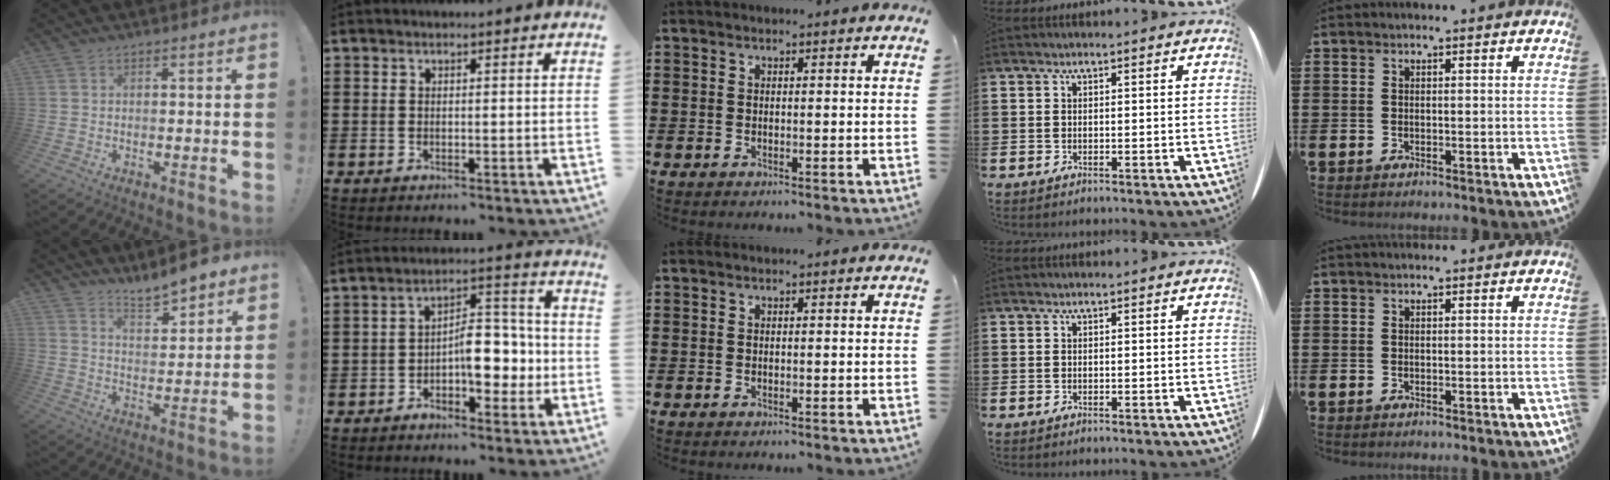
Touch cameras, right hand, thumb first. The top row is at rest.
{"thumb": {"total": 8.1, "force": [7.3, 1.7, 3.2], "torque": [-0.048, -0.053, 0.130]}, "index": {"total": 7.7, "force": [-1.6, 4.6, 6.0], "torque": [-0.074, 0.003, -0.033]}}